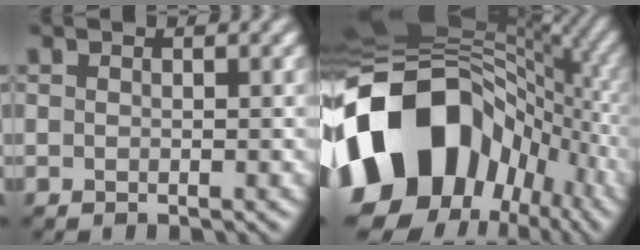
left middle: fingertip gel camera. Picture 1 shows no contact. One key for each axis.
{"total": 19.2, "fx": -3.4, "fy": 14.9, "fz": 11.7, "tx": -0.232, "ty": 0.002, "tz": -0.067}